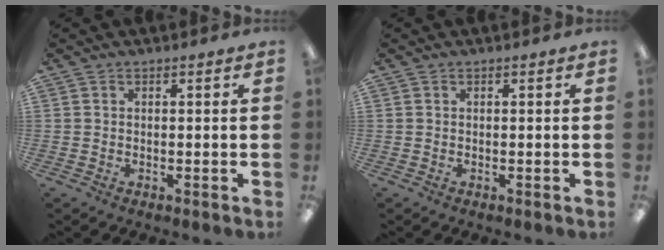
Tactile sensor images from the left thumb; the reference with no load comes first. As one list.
[{"total": 0.0}]